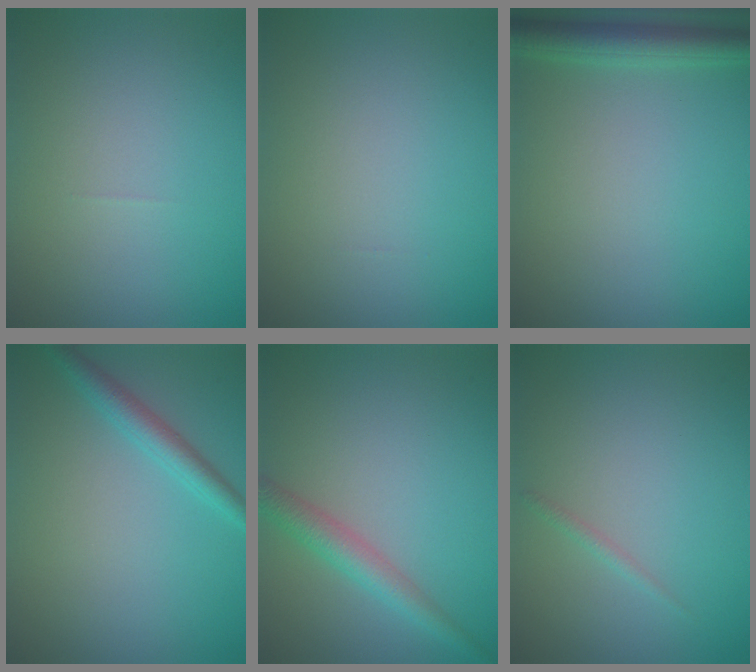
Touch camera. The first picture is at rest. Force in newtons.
{"total": 0.0}
{"total": 3.3, "press": 3.3, "slide": 0.2}
{"total": 2.4, "press": 2.4, "slide": 0.1}
{"total": 2.9, "press": 2.9, "slide": 0.1}
{"total": 0.7, "press": 0.7, "slide": 0.0}